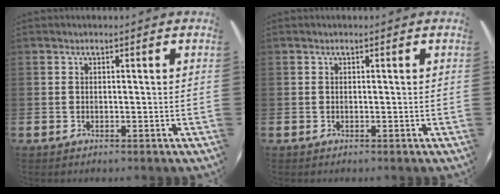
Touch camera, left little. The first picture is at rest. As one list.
[{"total": 0.0}]